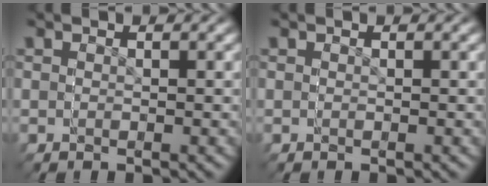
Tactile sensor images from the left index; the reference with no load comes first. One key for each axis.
{"total": 0.0}